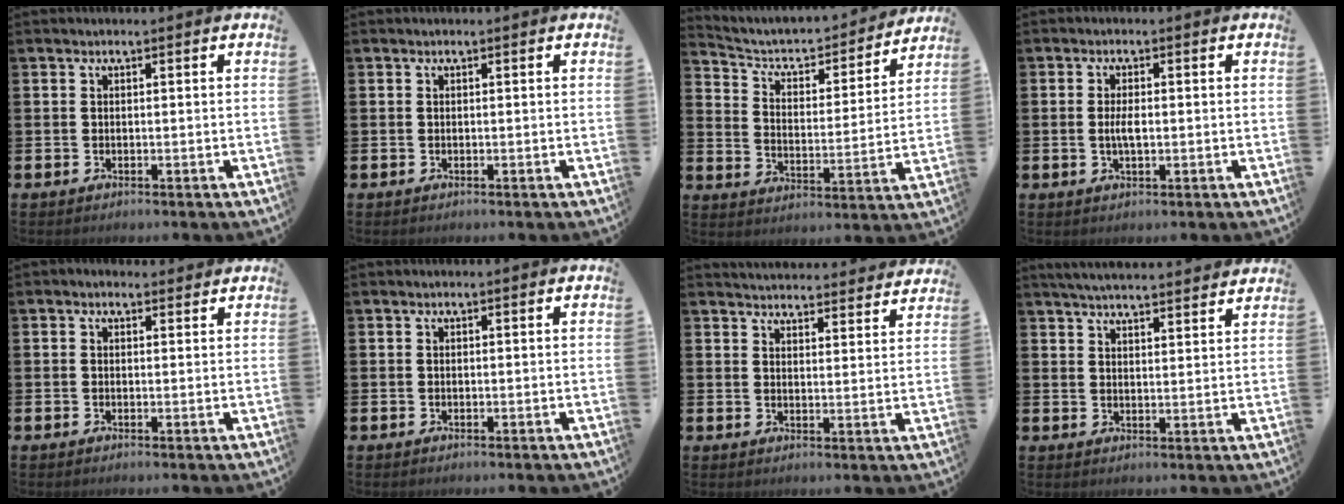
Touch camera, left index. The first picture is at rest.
{"total": 0.0}
{"total": 5.2, "force": [4.6, 1.9, 1.4], "torque": [-0.054, -0.040, 0.070]}
{"total": 2.7, "force": [-0.2, 1.0, 2.5], "torque": [-0.047, 0.000, -0.005]}
{"total": 0.8, "force": [0.5, 0.6, 0.4], "torque": [0.001, 0.005, 0.005]}
{"total": 0.0}
{"total": 4.4, "force": [4.4, 0.5, 0.1], "torque": [-0.003, -0.035, 0.077]}
{"total": 4.6, "force": [4.5, 0.0, 0.7], "torque": [-0.022, -0.027, 0.080]}